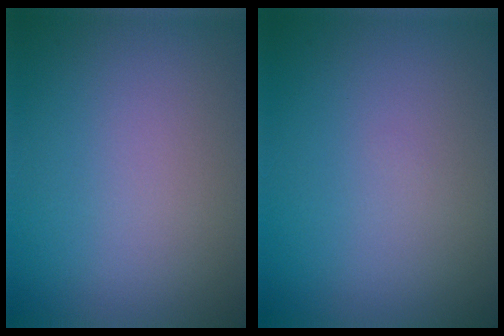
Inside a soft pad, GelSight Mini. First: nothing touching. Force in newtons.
{"total": 0.0}